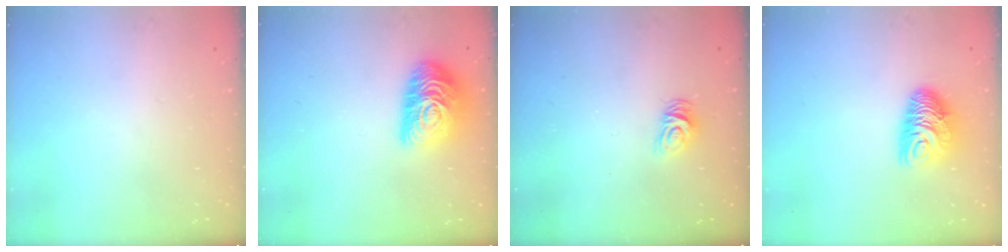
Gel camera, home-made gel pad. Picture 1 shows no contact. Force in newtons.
{"total": 16.2, "press": 16.2, "slide": 0.9}
{"total": 4.4, "press": 4.4, "slide": 0.2}
{"total": 10.2, "press": 10.2, "slide": 0.5}